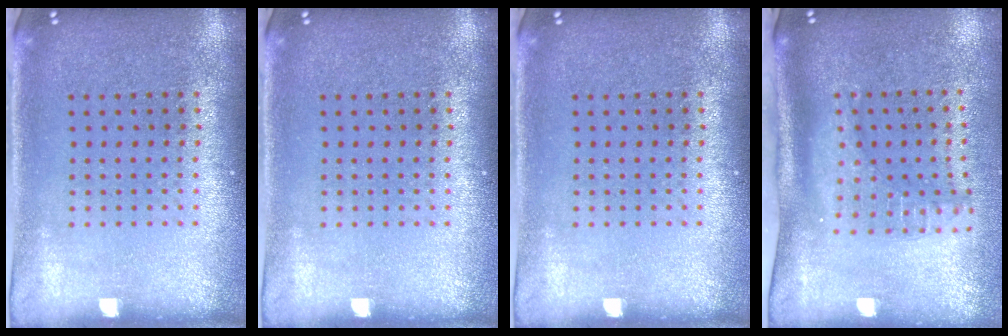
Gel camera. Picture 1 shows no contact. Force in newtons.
{"total": 0.0}
{"total": 0.0}
{"total": 2.2, "press": 1.7, "slide": 1.5}